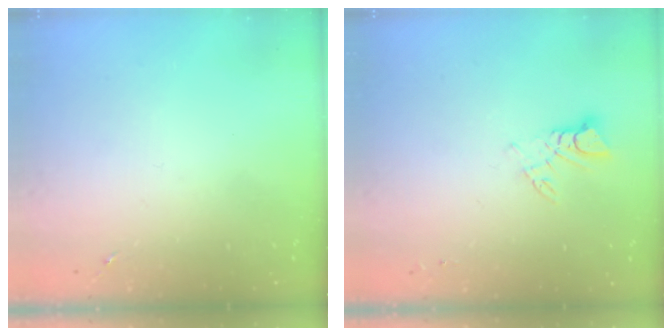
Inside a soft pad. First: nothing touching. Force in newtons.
{"total": 5.0, "press": 5.0, "slide": 0.3}